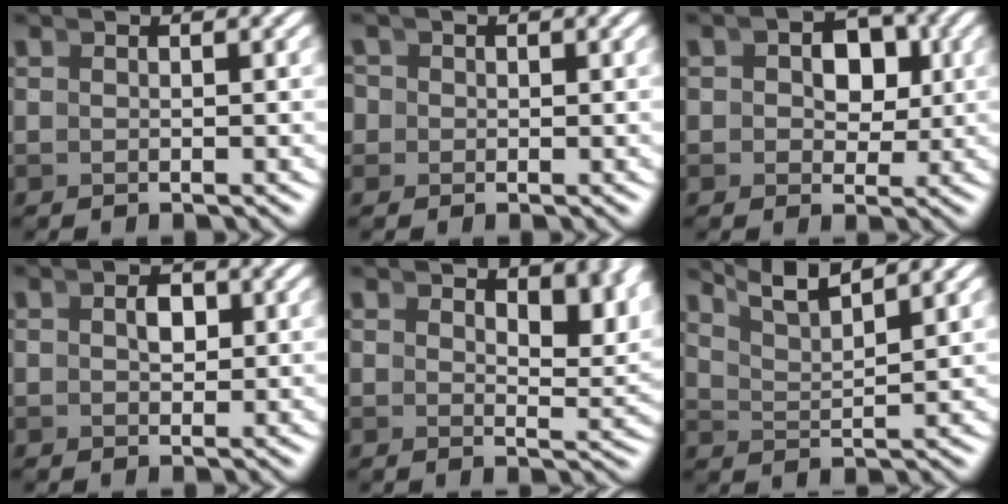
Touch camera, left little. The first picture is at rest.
{"total": 2.9, "force": [-0.2, 2.8, 0.7], "torque": [-0.016, -0.004, -0.009]}
{"total": 4.2, "force": [0.2, 3.6, 2.2], "torque": [-0.032, -0.001, -0.003]}
{"total": 1.7, "force": [0.3, 1.2, 1.2], "torque": [-0.018, 0.001, 0.007]}
{"total": 3.0, "force": [1.9, 0.6, 2.2], "torque": [-0.024, -0.015, 0.036]}
{"total": 5.0, "force": [4.5, 0.7, 2.2], "torque": [-0.040, 0.010, 0.069]}